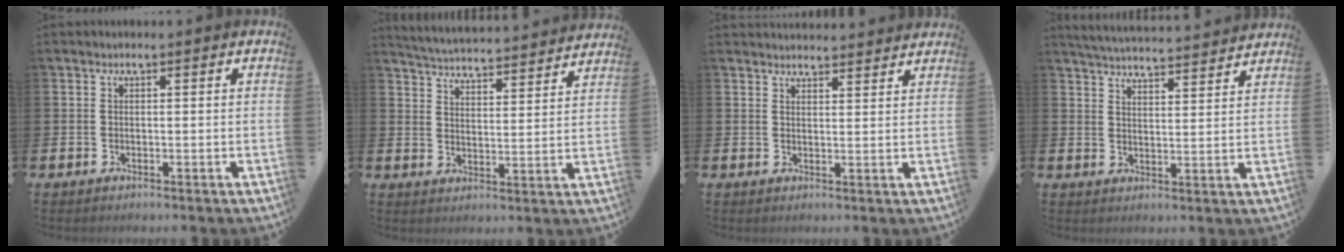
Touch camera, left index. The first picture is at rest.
{"total": 5.1, "force": [5.1, 0.2, 0.3], "torque": [-0.033, -0.041, 0.087]}
{"total": 3.1, "force": [3.1, 0.3, -0.2], "torque": [-0.003, -0.017, 0.057]}
{"total": 5.3, "force": [5.3, 0.2, 0.3], "torque": [-0.023, -0.038, 0.093]}